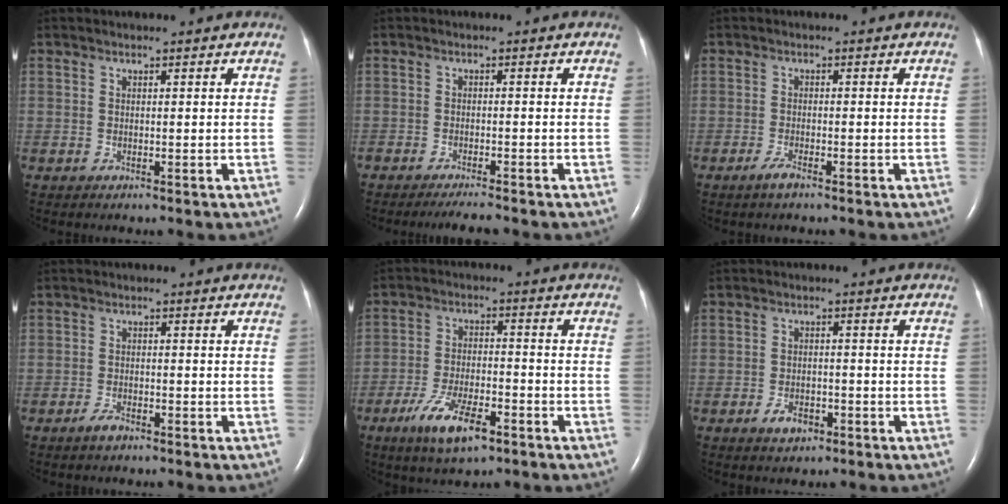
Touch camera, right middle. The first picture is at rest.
{"total": 3.1, "force": [-2.8, 0.0, 1.4], "torque": [-0.026, -0.008, -0.044]}
{"total": 1.8, "force": [-1.3, 0.2, 1.2], "torque": [-0.029, -0.003, -0.028]}
{"total": 1.9, "force": [-1.5, 0.6, 1.0], "torque": [-0.021, -0.001, -0.028]}
{"total": 8.8, "force": [-5.2, 2.5, 6.6], "torque": [-0.132, -0.012, -0.091]}
{"total": 2.9, "force": [-1.8, 1.6, 1.7], "torque": [-0.034, 0.001, -0.024]}